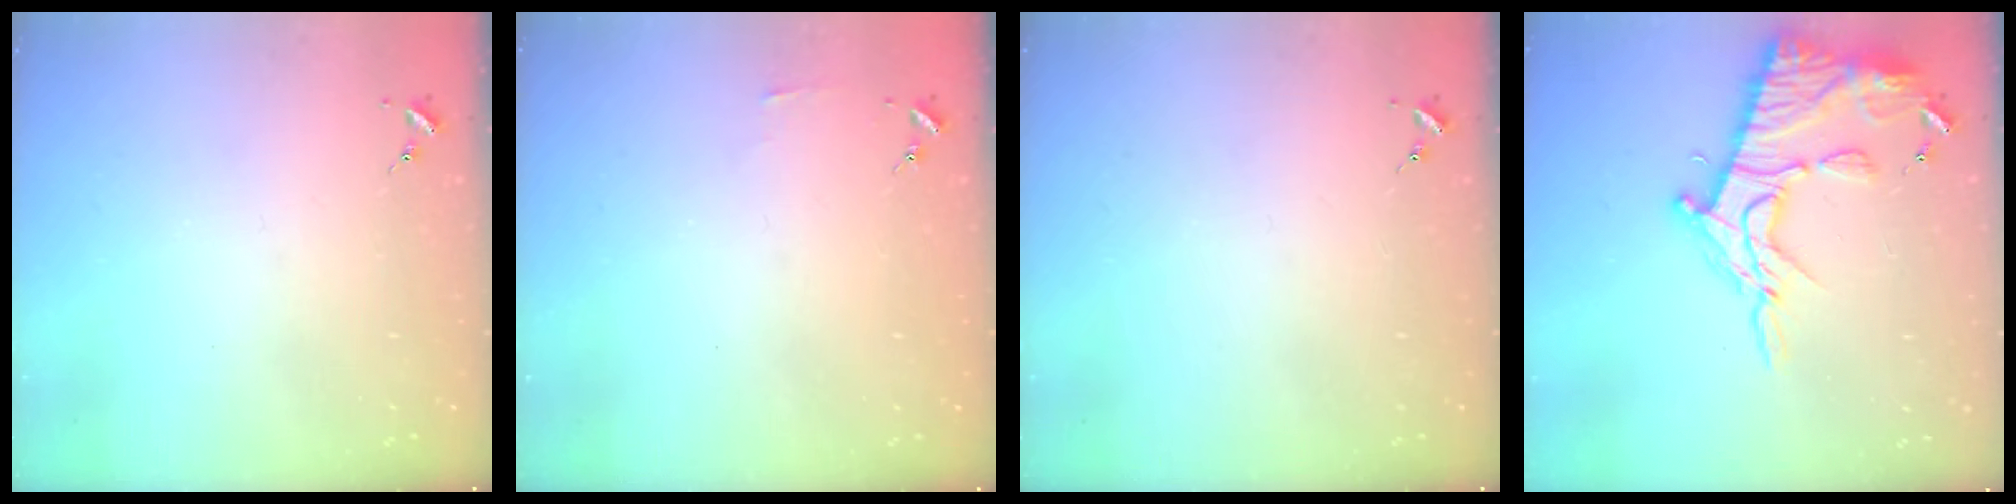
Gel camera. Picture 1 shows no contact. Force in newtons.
{"total": 2.8, "press": 2.8, "slide": 0.3}
{"total": 0.0}
{"total": 19.3, "press": 19.3, "slide": 1.3}